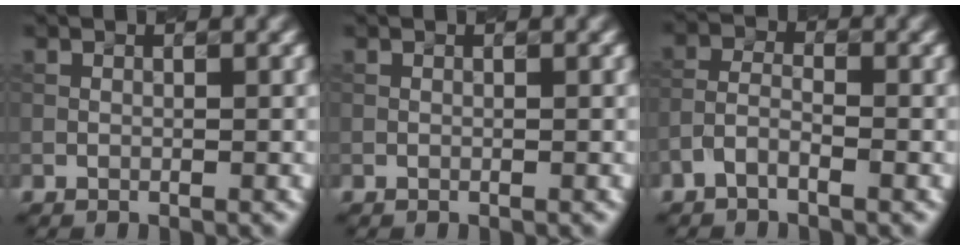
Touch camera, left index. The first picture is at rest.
{"total": 0.0}
{"total": 2.3, "force": [-1.5, 1.0, 1.3], "torque": [-0.032, 0.009, -0.036]}